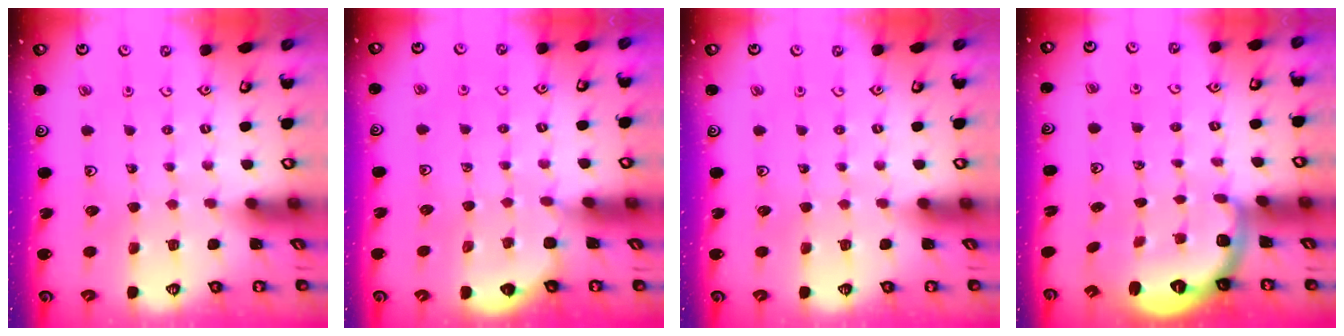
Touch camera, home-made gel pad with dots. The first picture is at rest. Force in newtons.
{"total": 2.9, "press": 2.9, "slide": 0.3}
{"total": 0.0}
{"total": 2.5, "press": 1.9, "slide": 1.6}